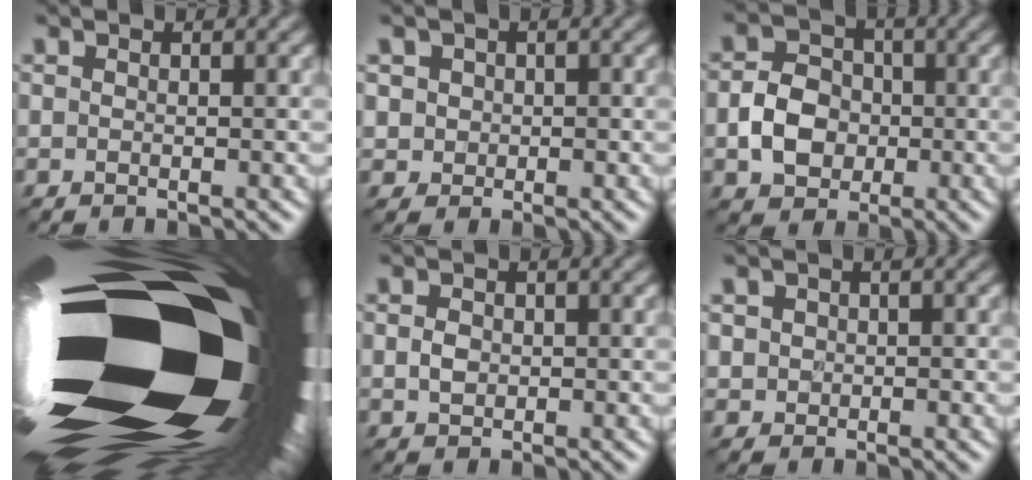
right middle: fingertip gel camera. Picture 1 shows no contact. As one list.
[{"total": 2.9, "force": [1.1, 2.5, 1.0], "torque": [-0.018, 0.009, 0.019]}, {"total": 4.0, "force": [-1.4, 3.1, 2.1], "torque": [-0.035, 0.005, -0.027]}, {"total": 23.1, "force": [-5.0, 12.0, 19.1], "torque": [-0.281, 0.007, -0.094]}, {"total": 0.8, "force": [-0.4, 0.6, 0.4], "torque": [-0.010, -0.001, -0.005]}, {"total": 2.0, "force": [0.7, 1.7, 0.7], "torque": [-0.016, 0.008, 0.017]}]